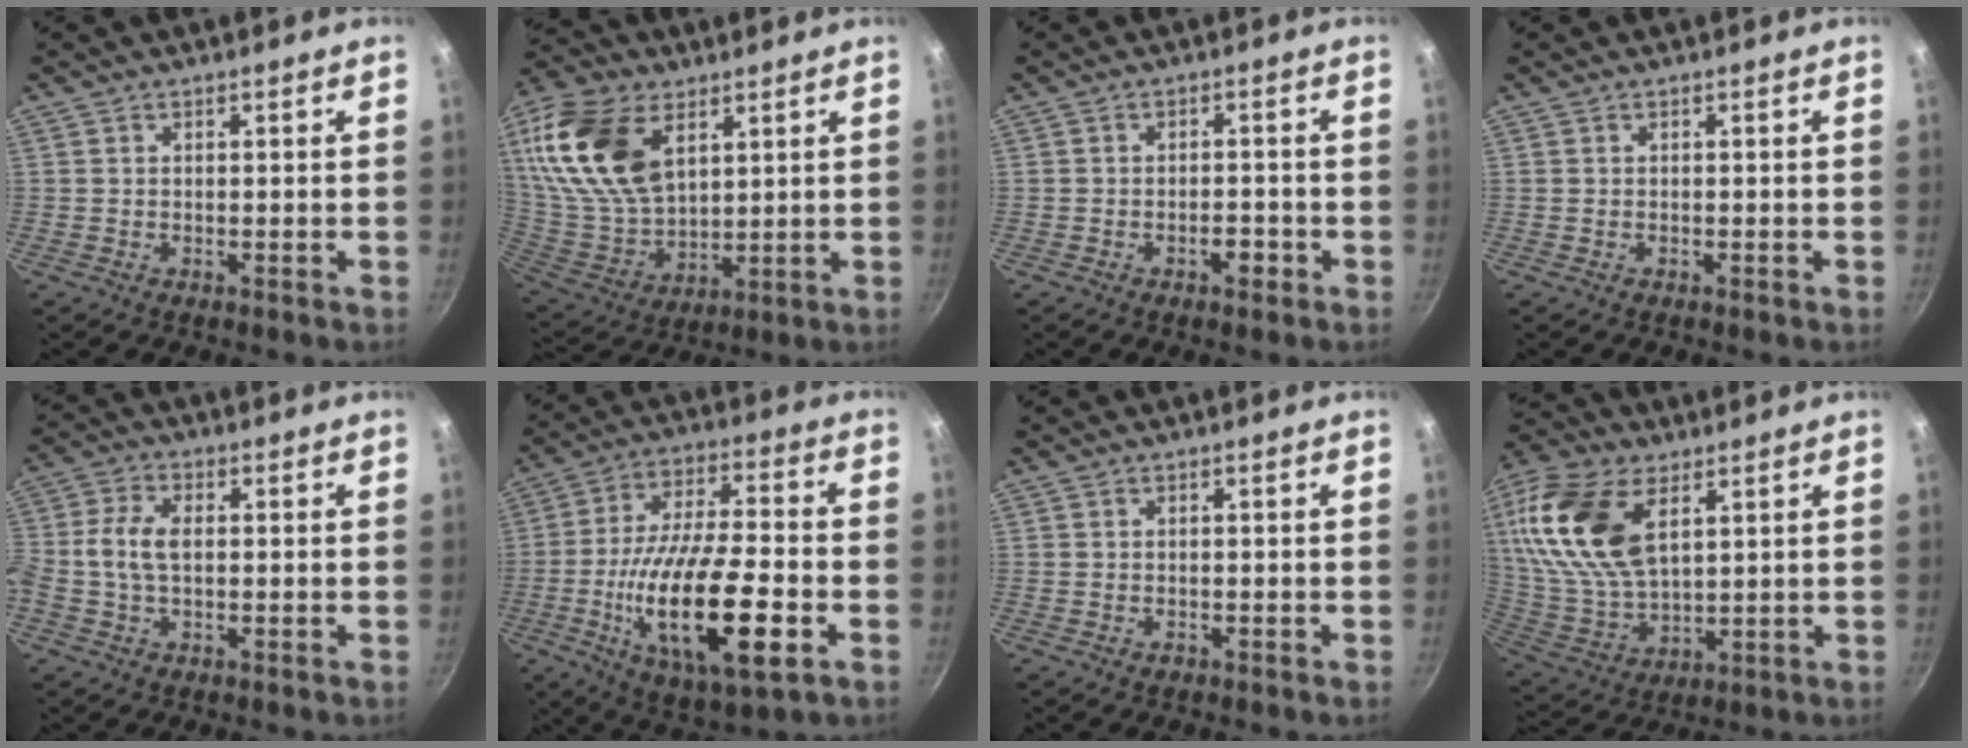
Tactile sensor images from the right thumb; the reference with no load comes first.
{"total": 21.7, "force": [8.7, 13.1, 14.9], "torque": [-0.285, -0.032, 0.174]}
{"total": 2.9, "force": [-1.6, 1.4, 2.0], "torque": [-0.018, 0.014, -0.023]}
{"total": 0.0}
{"total": 6.7, "force": [0.0, 3.9, 5.5], "torque": [-0.120, 0.016, -0.014]}
{"total": 22.6, "force": [-6.2, 7.6, 20.4], "torque": [-0.361, 0.013, -0.105]}
{"total": 0.5, "force": [-0.4, 0.3, 0.3], "torque": [-0.004, 0.000, -0.005]}
{"total": 20.4, "force": [7.5, 11.6, 15.1], "torque": [-0.294, -0.025, 0.149]}